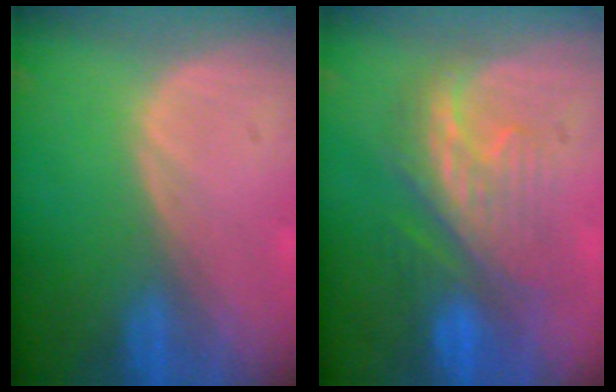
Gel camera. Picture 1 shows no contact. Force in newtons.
{"total": 8.4, "press": 8.1, "slide": 1.9}